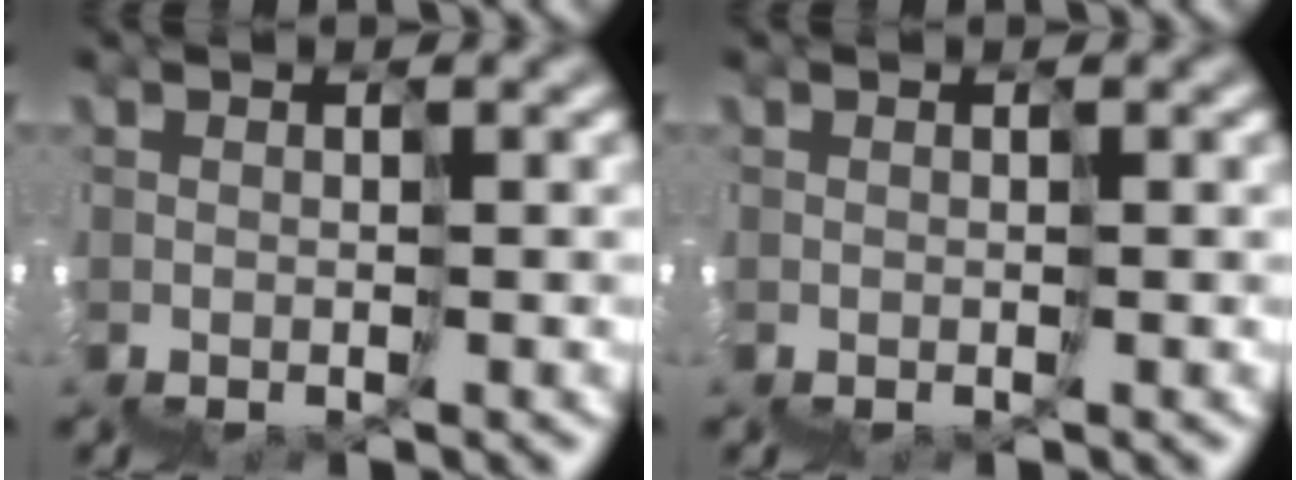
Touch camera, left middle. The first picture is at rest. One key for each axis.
{"total": 0.0}